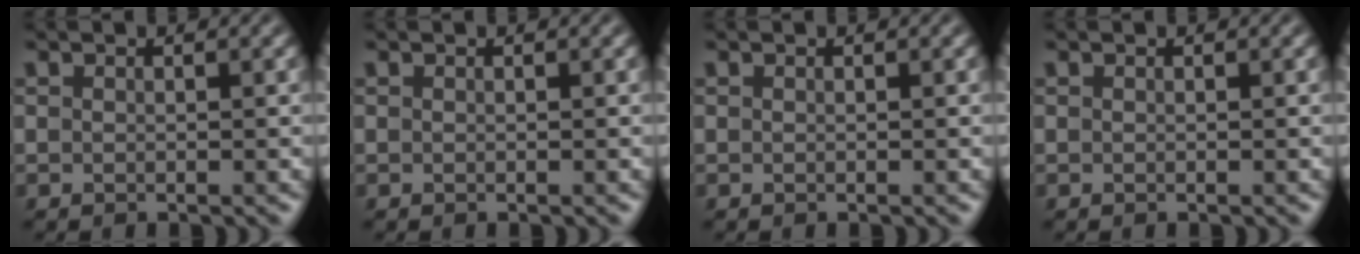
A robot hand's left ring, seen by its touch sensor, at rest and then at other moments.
{"total": 0.0}
{"total": 0.0}
{"total": 0.0}